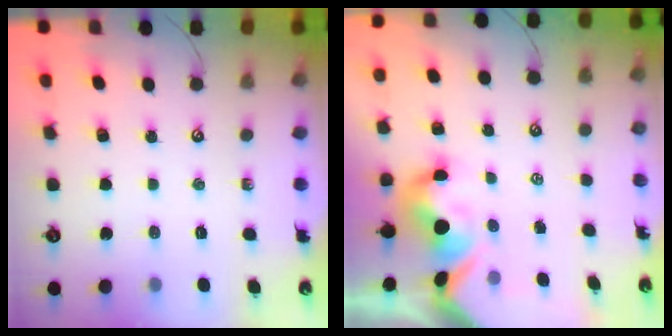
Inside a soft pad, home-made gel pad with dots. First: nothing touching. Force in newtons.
{"total": 6.7, "press": 6.6, "slide": 1.4}